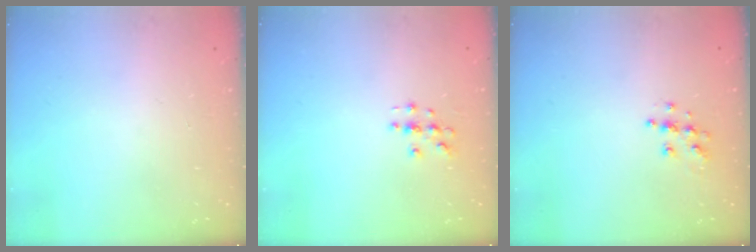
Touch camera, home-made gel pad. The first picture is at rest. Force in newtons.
{"total": 3.2, "press": 3.2, "slide": 0.2}
{"total": 6.4, "press": 6.4, "slide": 0.2}